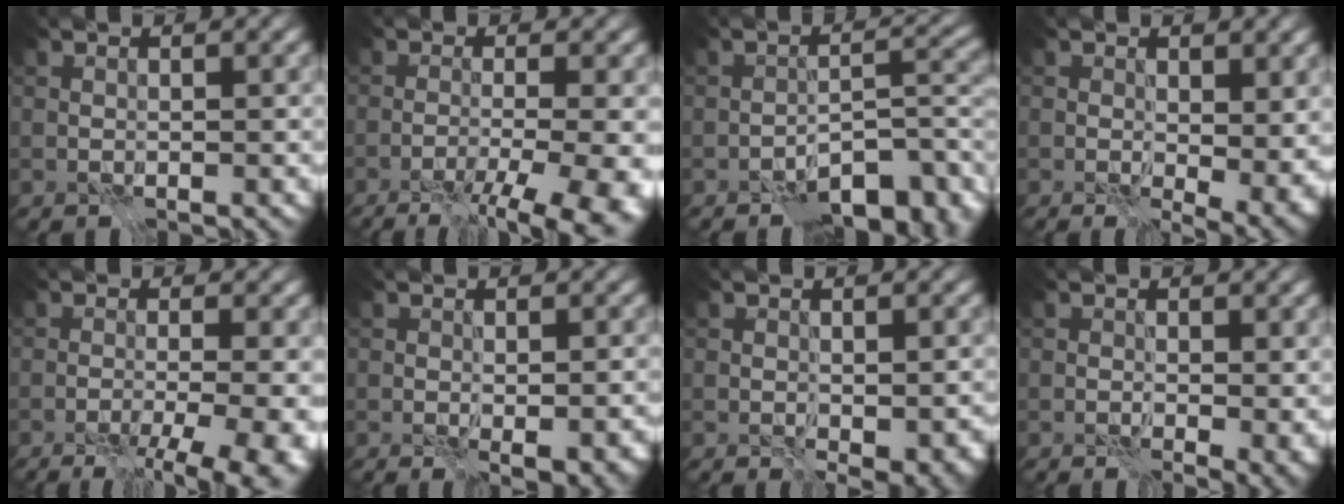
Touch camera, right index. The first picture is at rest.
{"total": 8.3, "force": [-4.1, 2.2, 7.0], "torque": [-0.074, -0.014, -0.055]}
{"total": 7.5, "force": [-5.3, 2.8, 4.4], "torque": [-0.048, -0.002, -0.087]}
{"total": 4.8, "force": [0.7, 2.6, 4.0], "torque": [-0.059, -0.010, 0.019]}
{"total": 7.1, "force": [-3.2, 1.8, 6.0], "torque": [-0.062, -0.014, -0.038]}
{"total": 2.5, "force": [-1.0, 0.8, 2.1], "torque": [-0.034, -0.005, -0.012]}
{"total": 2.6, "force": [-0.5, 1.4, 2.1], "torque": [-0.032, -0.006, -0.005]}
{"total": 2.2, "force": [0.1, 1.1, 1.9], "torque": [-0.027, -0.004, 0.003]}